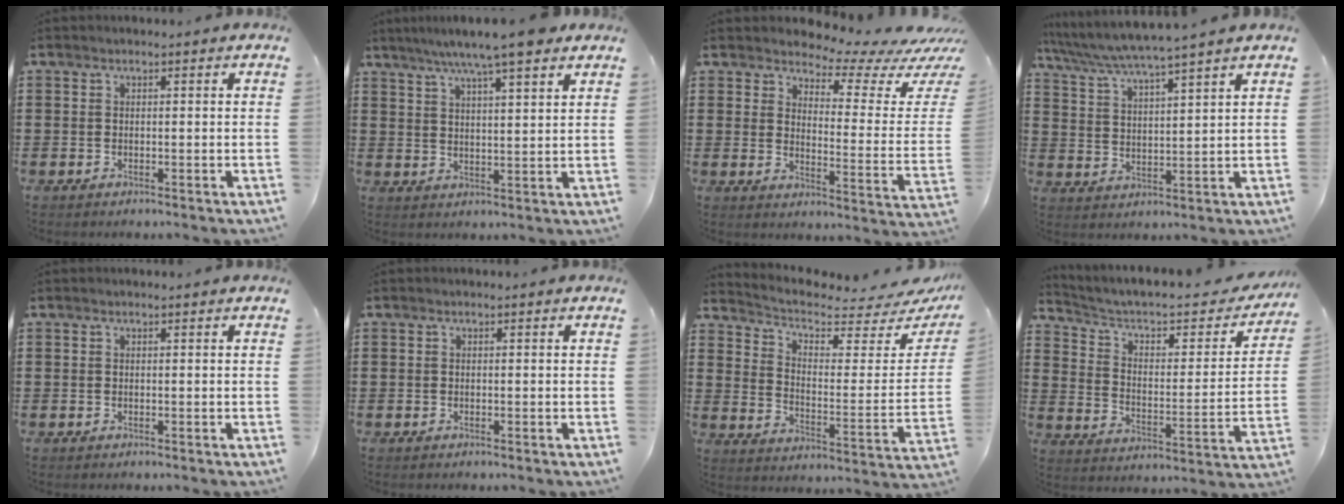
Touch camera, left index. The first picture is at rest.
{"total": 7.7, "force": [6.2, 0.3, 4.5], "torque": [-0.094, -0.014, 0.109]}
{"total": 4.9, "force": [4.5, 1.0, 1.7], "torque": [-0.044, -0.041, 0.071]}
{"total": 4.8, "force": [4.4, -0.8, 1.8], "torque": [-0.055, -0.031, 0.071]}
{"total": 0.0}
{"total": 0.0}
{"total": 4.6, "force": [3.8, 1.5, 2.2], "torque": [-0.065, -0.030, 0.061]}
{"total": 5.3, "force": [4.0, 2.1, 2.8], "torque": [-0.070, -0.032, 0.058]}